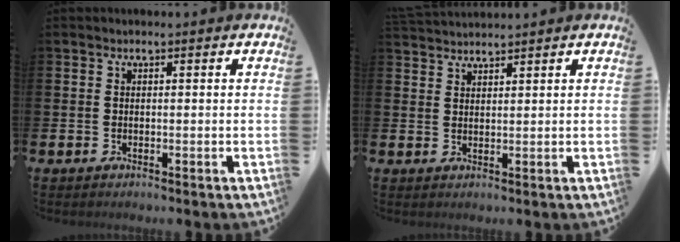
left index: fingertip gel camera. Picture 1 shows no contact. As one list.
[{"total": 2.1, "force": [2.1, 0.1, -0.2], "torque": [-0.001, -0.007, 0.039]}]